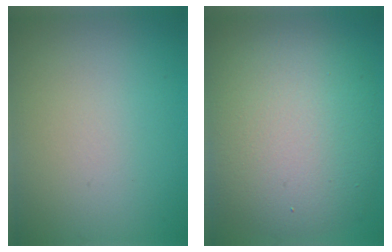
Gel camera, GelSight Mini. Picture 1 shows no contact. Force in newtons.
{"total": 10.6, "press": 10.6, "slide": 0.5}